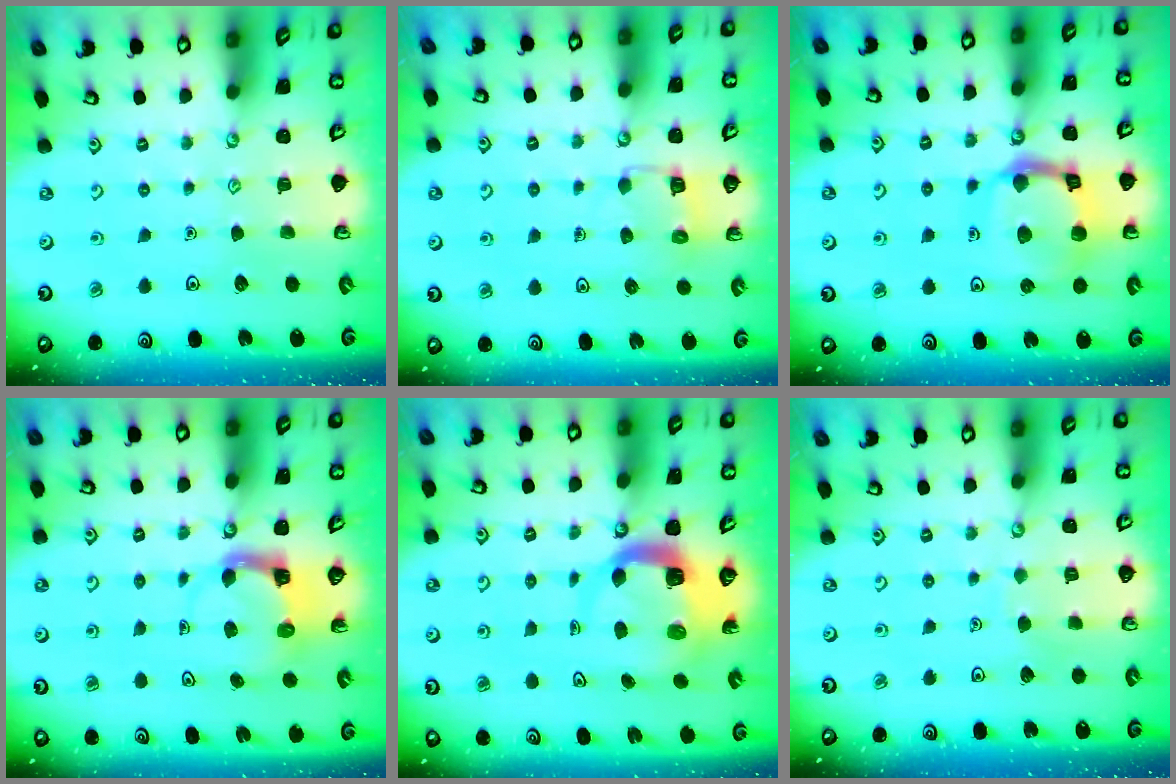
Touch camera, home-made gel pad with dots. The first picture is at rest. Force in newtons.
{"total": 4.6, "press": 4.5, "slide": 0.4}
{"total": 14.9, "press": 14.8, "slide": 1.6}
{"total": 3.9, "press": 3.9, "slide": 0.4}
{"total": 7.2, "press": 7.1, "slide": 1.1}
{"total": 3.1, "press": 3.1, "slide": 0.2}